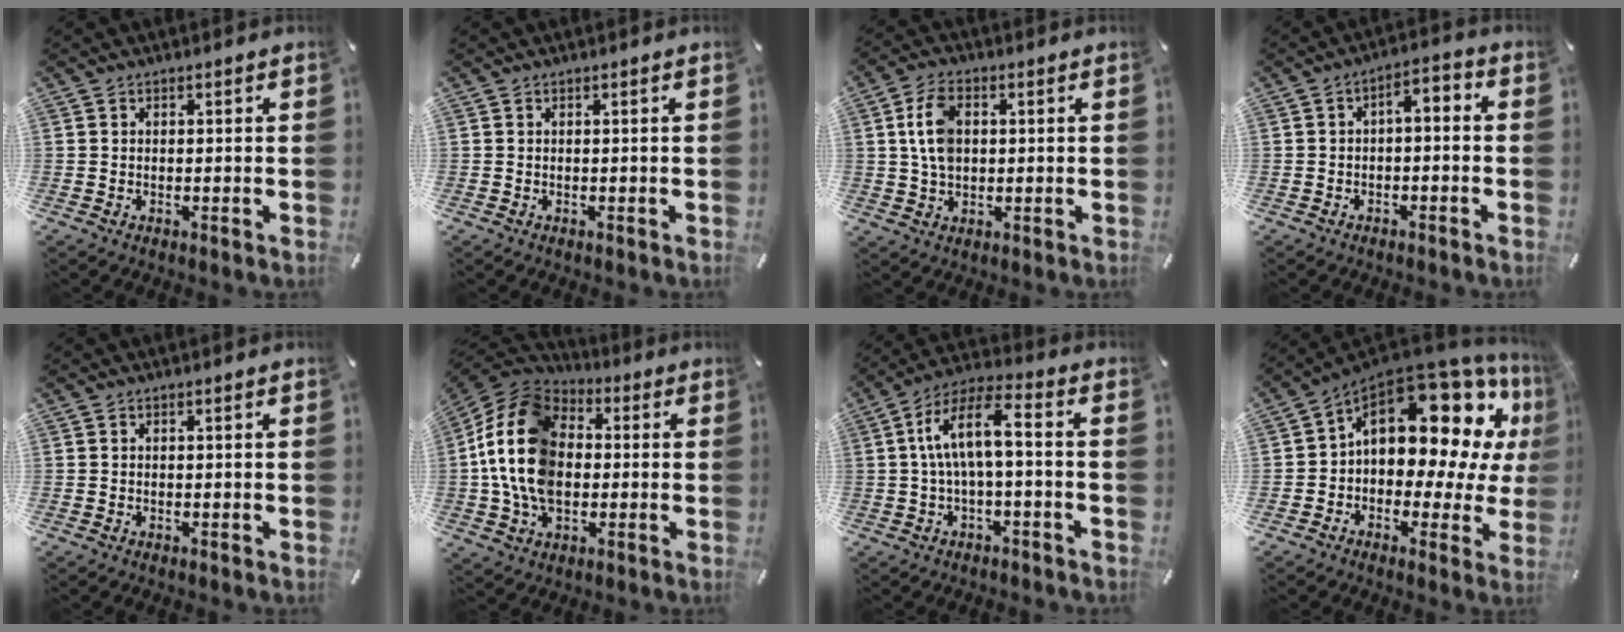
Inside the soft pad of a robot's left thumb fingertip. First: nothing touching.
{"total": 0.0}
{"total": 7.7, "force": [1.4, 5.1, 5.6], "torque": [-0.133, 0.006, 0.022]}
{"total": 4.2, "force": [-2.8, 1.9, 2.5], "torque": [-0.043, 0.021, -0.055]}
{"total": 0.0}
{"total": 17.6, "force": [-1.1, 12.9, 12.0], "torque": [-0.272, 0.016, -0.025]}
{"total": 10.8, "force": [-0.5, 4.0, 10.1], "torque": [-0.196, 0.005, -0.009]}
{"total": 18.8, "force": [7.7, 10.6, 13.4], "torque": [-0.194, -0.063, 0.126]}